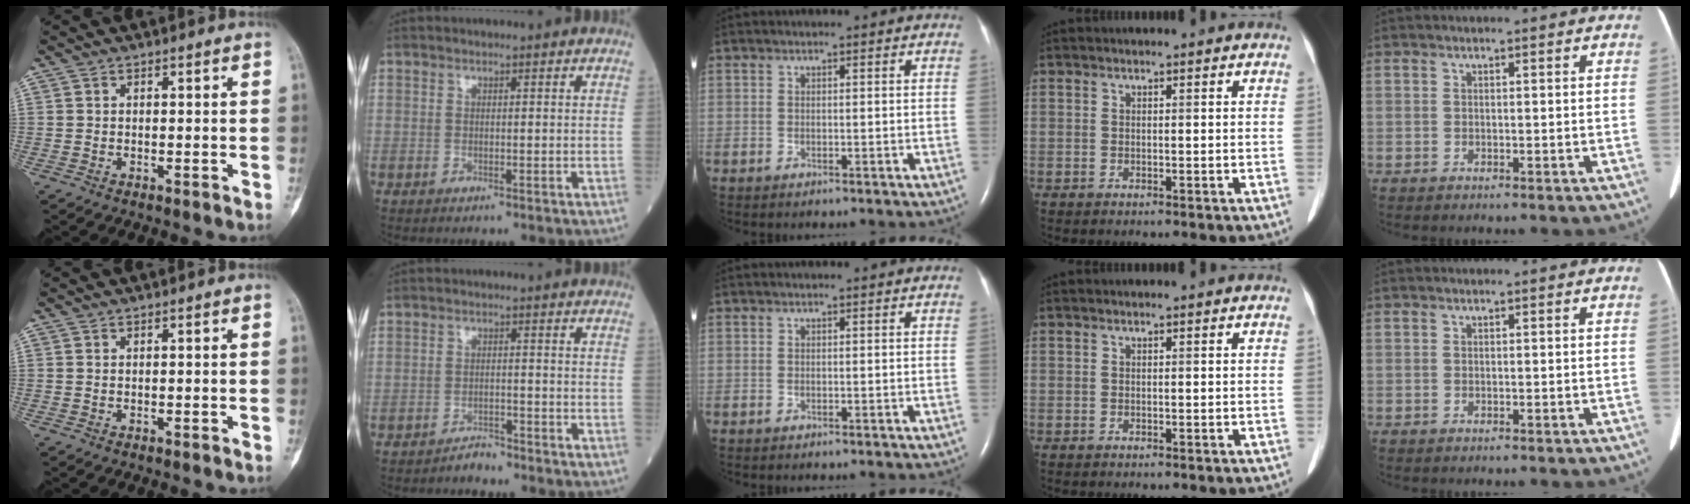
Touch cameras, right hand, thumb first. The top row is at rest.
{"index": {"total": 2.0, "force": [-1.9, 0.5, 0.3], "torque": [-0.001, 0.000, -0.033]}}